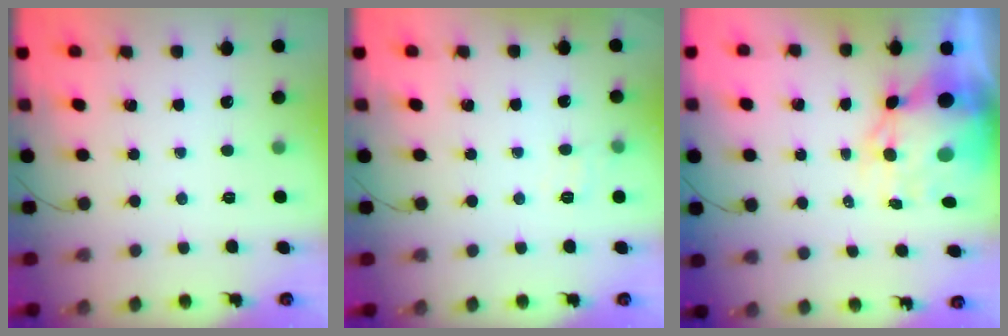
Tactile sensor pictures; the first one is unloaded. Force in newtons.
{"total": 6.3, "press": 6.2, "slide": 1.5}
{"total": 13.0, "press": 12.5, "slide": 3.6}